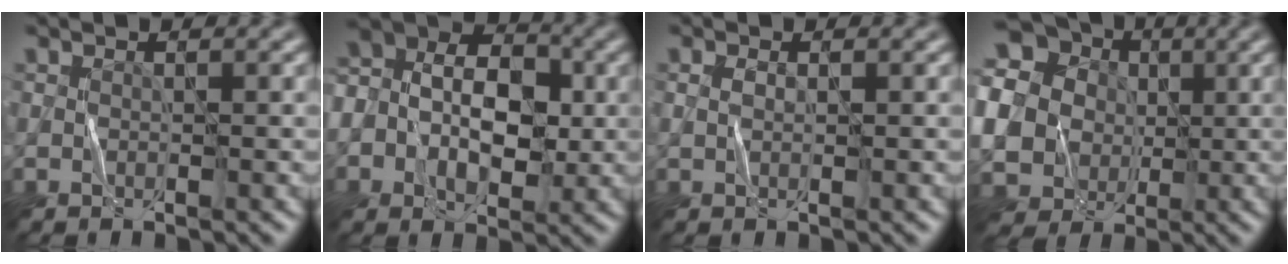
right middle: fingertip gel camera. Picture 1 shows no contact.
{"total": 8.7, "force": [0.4, 6.1, 6.1], "torque": [-0.089, 0.022, -0.012]}
{"total": 0.7, "force": [0.1, 0.3, 0.7], "torque": [-0.019, 0.002, 0.002]}
{"total": 21.0, "force": [2.1, 19.4, 7.7], "torque": [-0.215, 0.005, -0.003]}